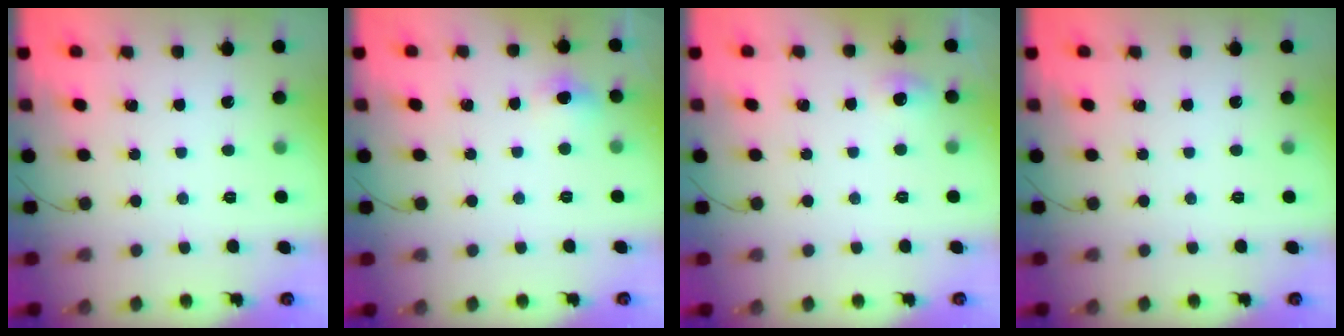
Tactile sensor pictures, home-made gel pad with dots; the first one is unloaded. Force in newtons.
{"total": 10.5, "press": 5.0, "slide": 9.3}
{"total": 4.5, "press": 4.3, "slide": 1.3}
{"total": 0.0}